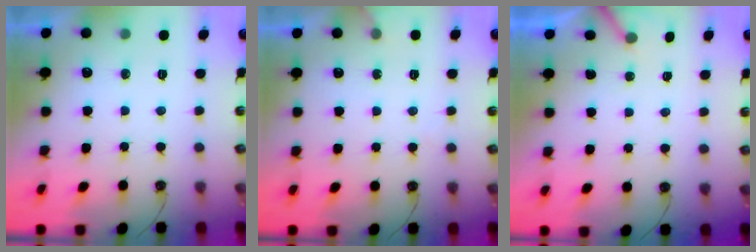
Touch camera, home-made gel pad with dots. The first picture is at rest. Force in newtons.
{"total": 5.5, "press": 5.5, "slide": 0.2}
{"total": 3.0, "press": 3.0, "slide": 0.3}